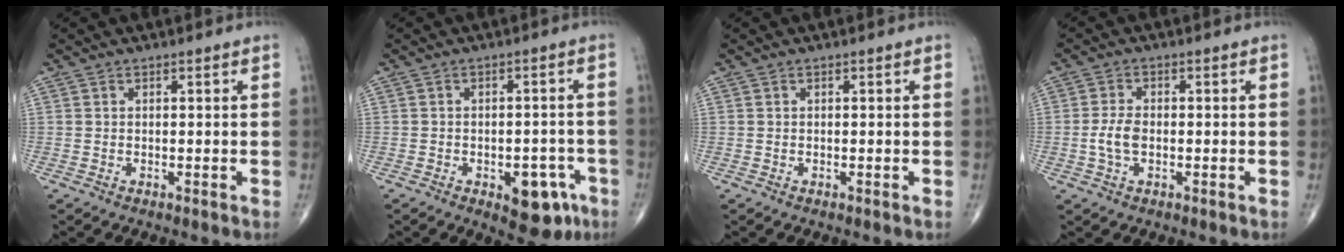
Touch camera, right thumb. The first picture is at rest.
{"total": 8.7, "force": [-4.0, 4.6, 6.2], "torque": [-0.049, 0.023, -0.043]}
{"total": 0.0}
{"total": 4.0, "force": [-0.7, 2.2, 3.3], "torque": [-0.073, 0.008, -0.016]}